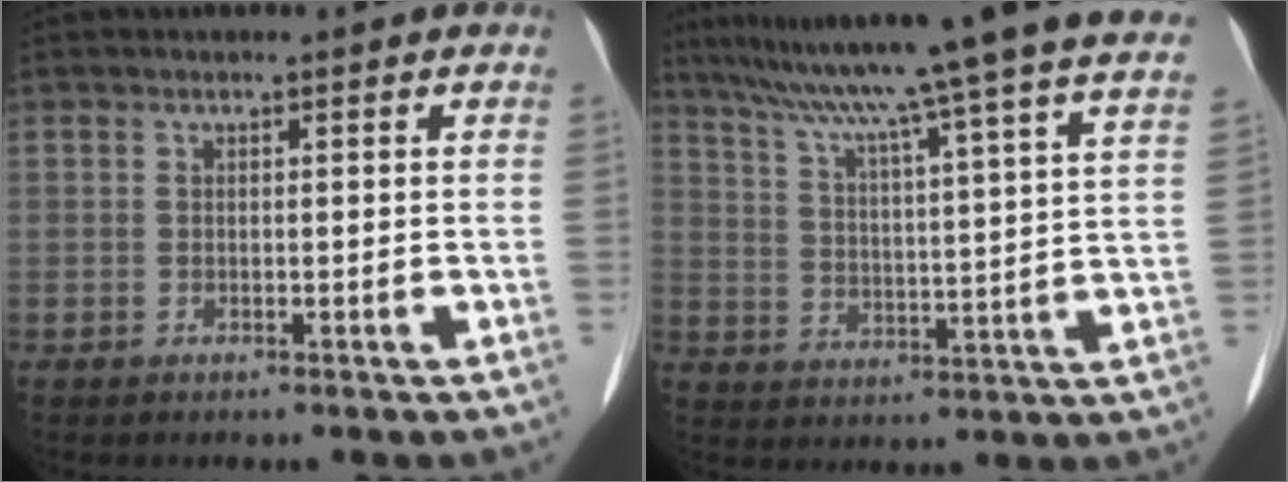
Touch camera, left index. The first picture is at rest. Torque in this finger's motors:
{"motor_torque": [-0.51, -1.06, 0.20, 0.00]}